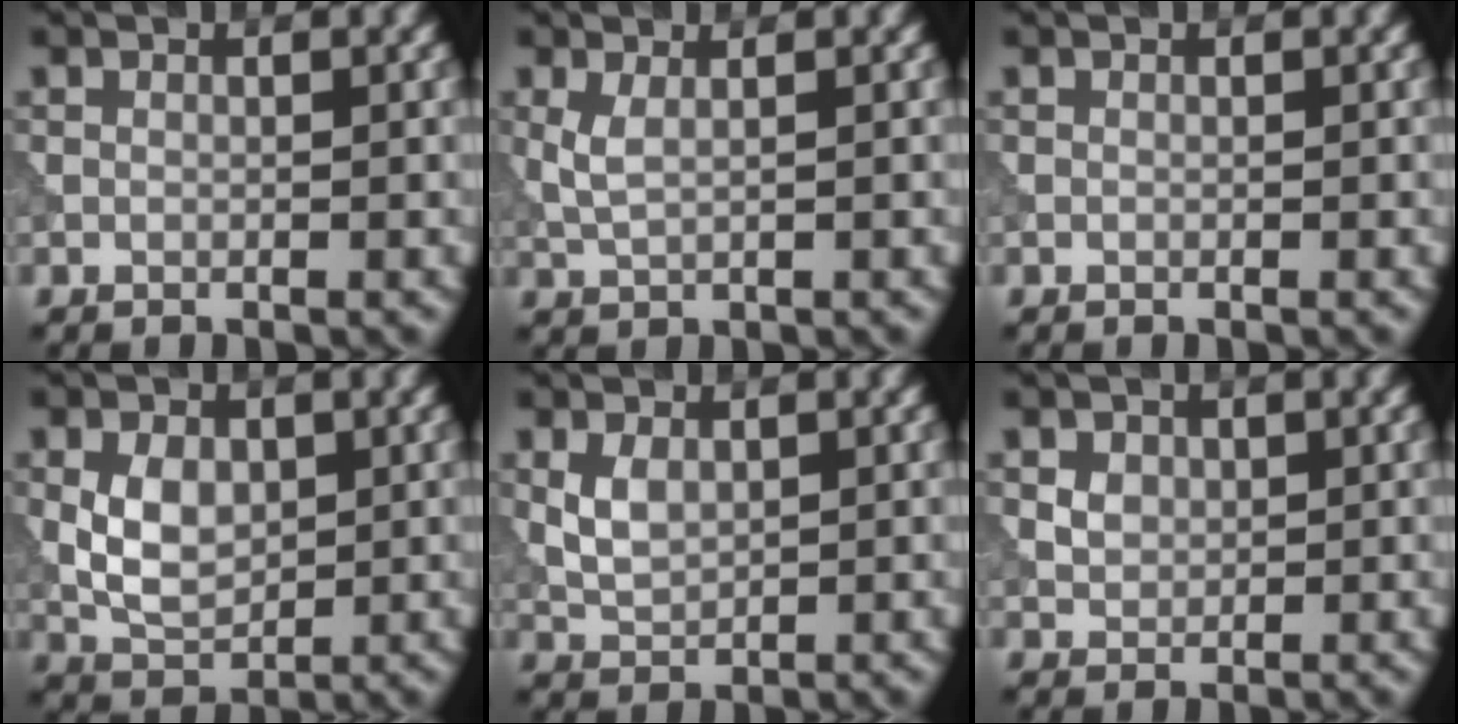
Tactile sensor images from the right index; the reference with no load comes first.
{"total": 1.7, "force": [0.6, 0.5, 1.5], "torque": [-0.037, -0.001, 0.014]}
{"total": 0.0}
{"total": 4.0, "force": [0.4, 2.7, 3.0], "torque": [-0.063, 0.000, 0.007]}
{"total": 2.6, "force": [0.6, 1.7, 1.9], "torque": [-0.044, -0.001, 0.017]}
{"total": 2.3, "force": [0.9, 1.8, 1.1], "torque": [-0.025, 0.002, 0.023]}